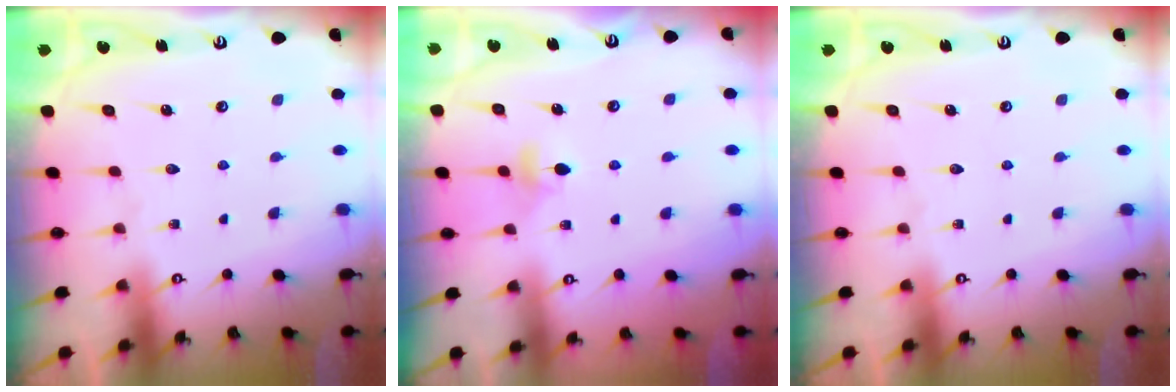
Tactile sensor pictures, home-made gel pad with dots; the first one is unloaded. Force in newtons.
{"total": 3.7, "press": 3.6, "slide": 0.8}
{"total": 0.0}